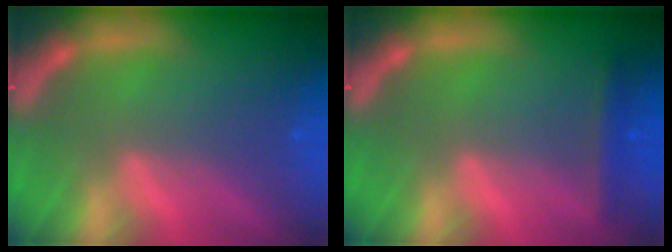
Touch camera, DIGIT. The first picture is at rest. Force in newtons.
{"total": 1.9}